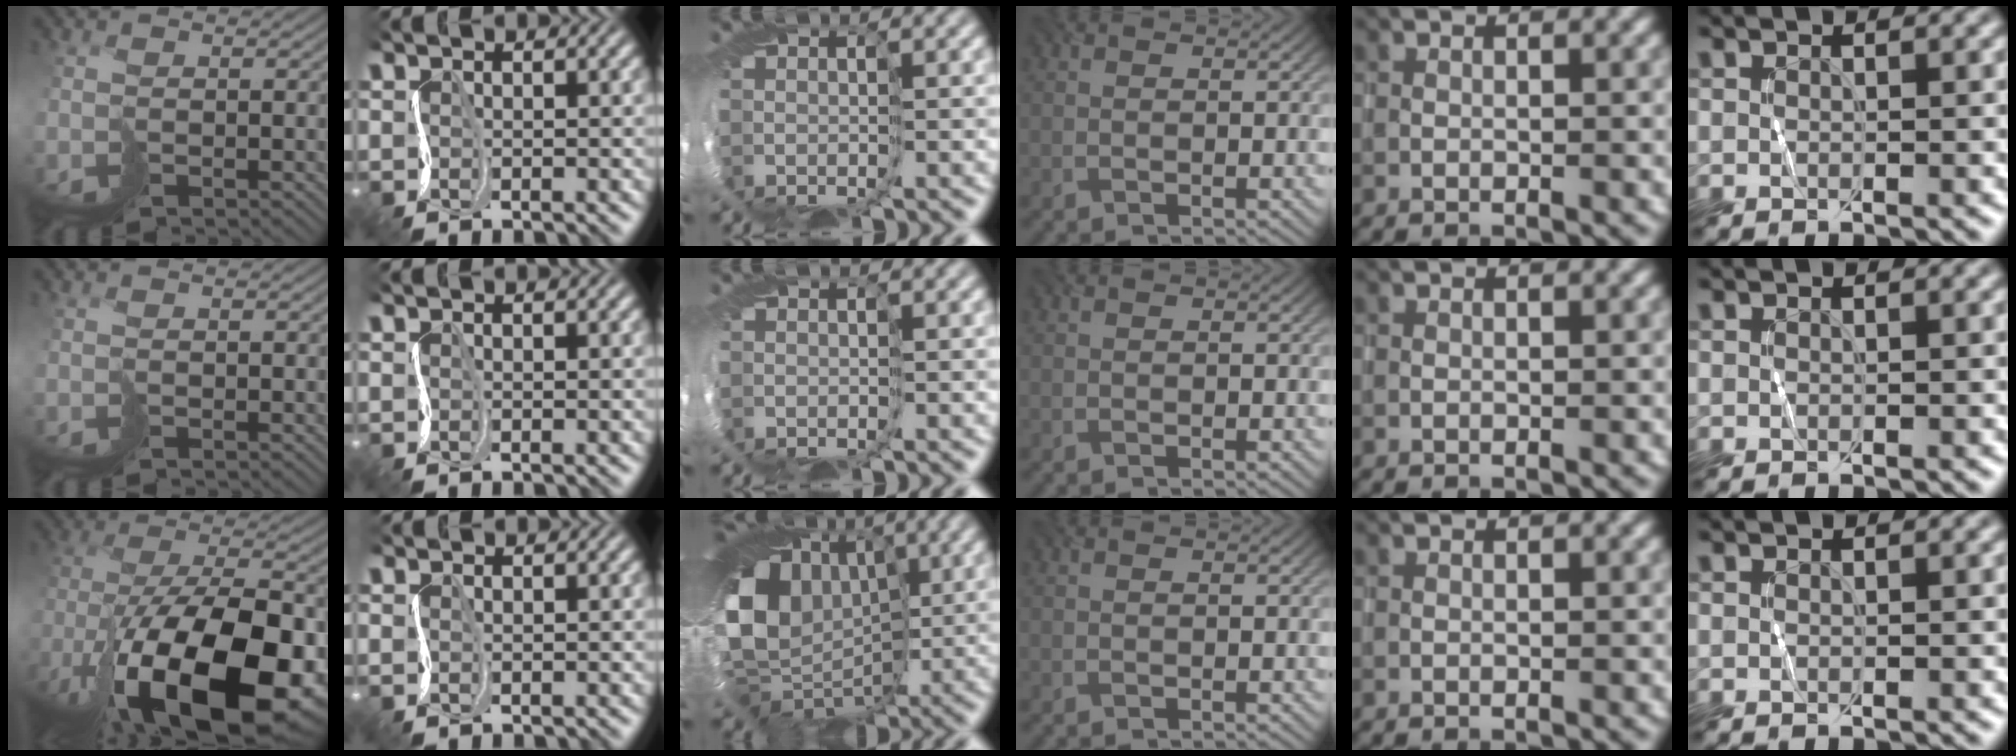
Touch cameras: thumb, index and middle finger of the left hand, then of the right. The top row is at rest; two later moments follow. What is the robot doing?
{"motion": "cut", "object": "wrapping paper"}